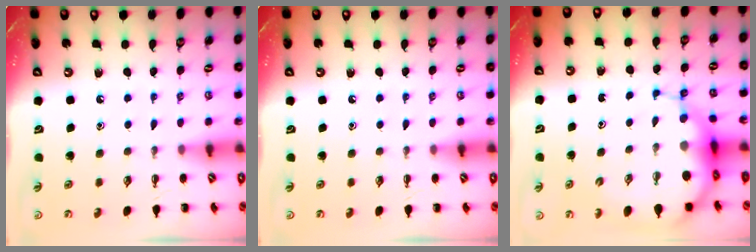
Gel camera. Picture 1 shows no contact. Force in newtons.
{"total": 0.0}
{"total": 9.7, "press": 9.3, "slide": 2.9}